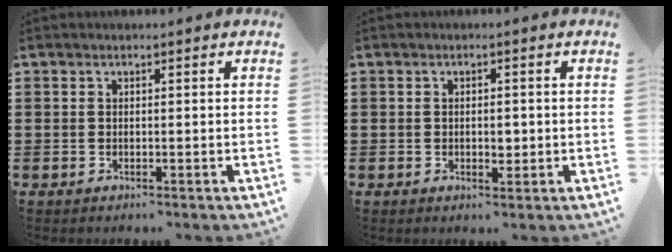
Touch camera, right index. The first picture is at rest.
{"total": 2.1, "force": [-0.2, 1.0, 1.8], "torque": [-0.034, 0.002, -0.003]}